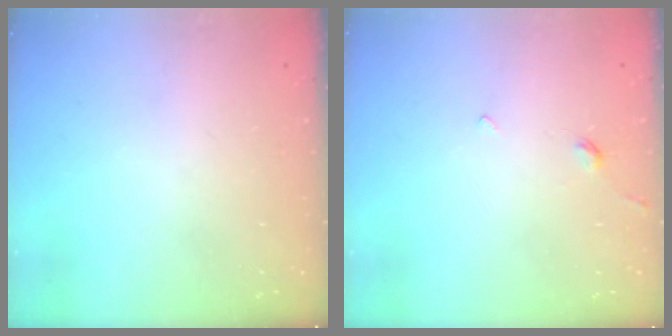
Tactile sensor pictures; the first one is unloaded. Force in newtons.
{"total": 1.7, "press": 1.6, "slide": 0.5}